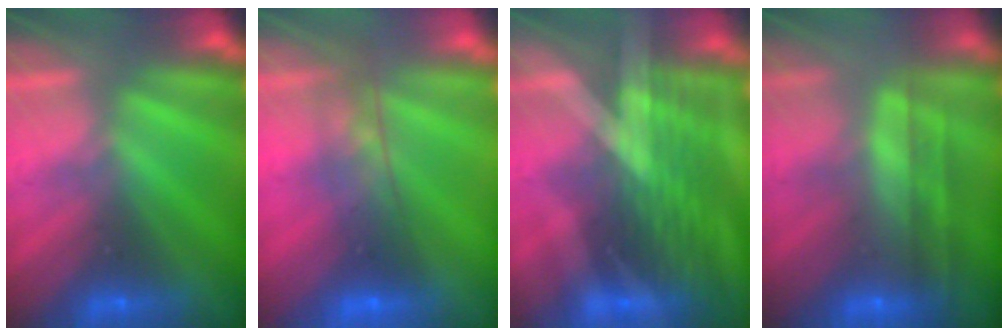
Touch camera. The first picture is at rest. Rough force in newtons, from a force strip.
{"total": 9.7}
{"total": 3.0}
{"total": 6.0}